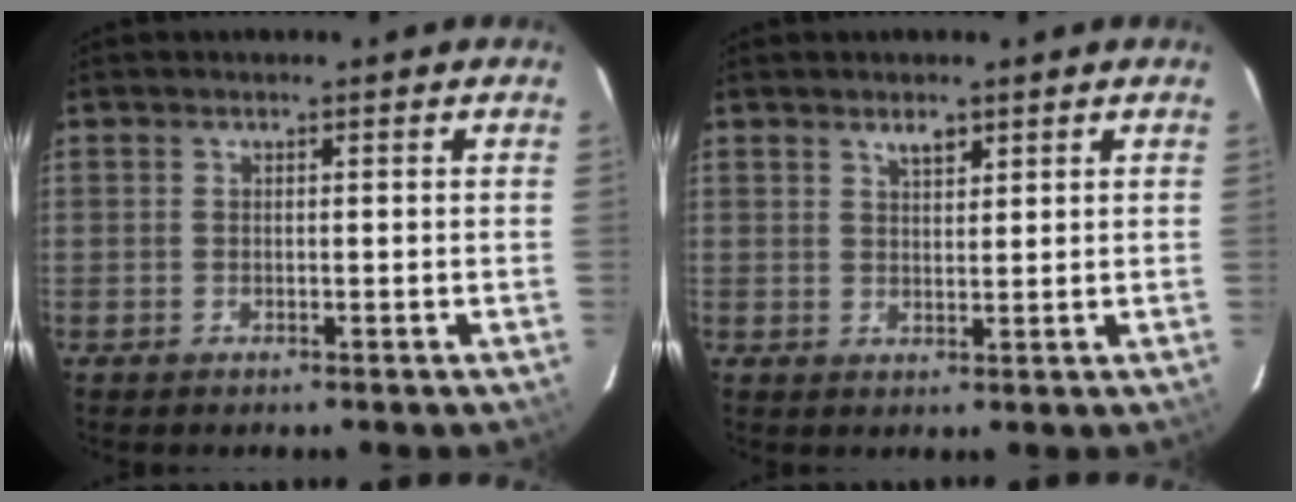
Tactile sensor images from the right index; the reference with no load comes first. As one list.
[{"total": 2.5, "force": [1.8, 1.0, 1.4], "torque": [-0.021, 0.004, 0.032]}]